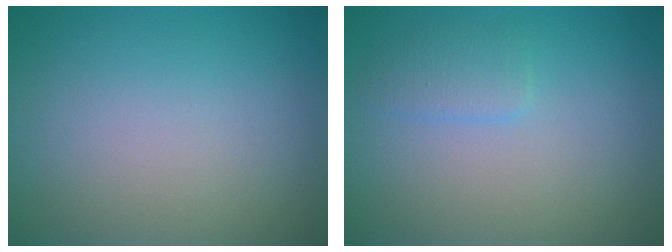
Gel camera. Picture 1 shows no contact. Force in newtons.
{"total": 1.4, "press": 1.4, "slide": 0.1}